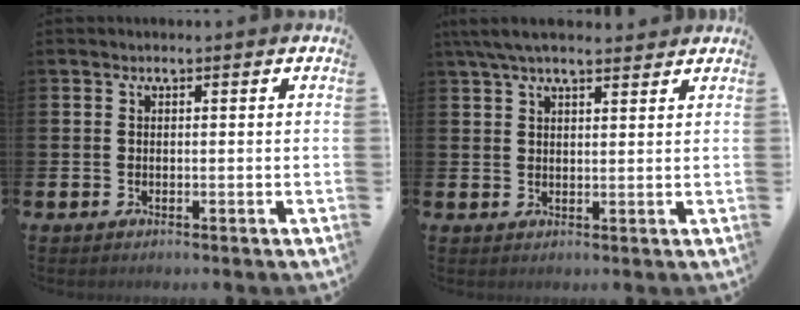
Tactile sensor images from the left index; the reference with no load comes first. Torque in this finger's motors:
{"motor_torque": [1.16, -0.98, 0.72, 0.21]}